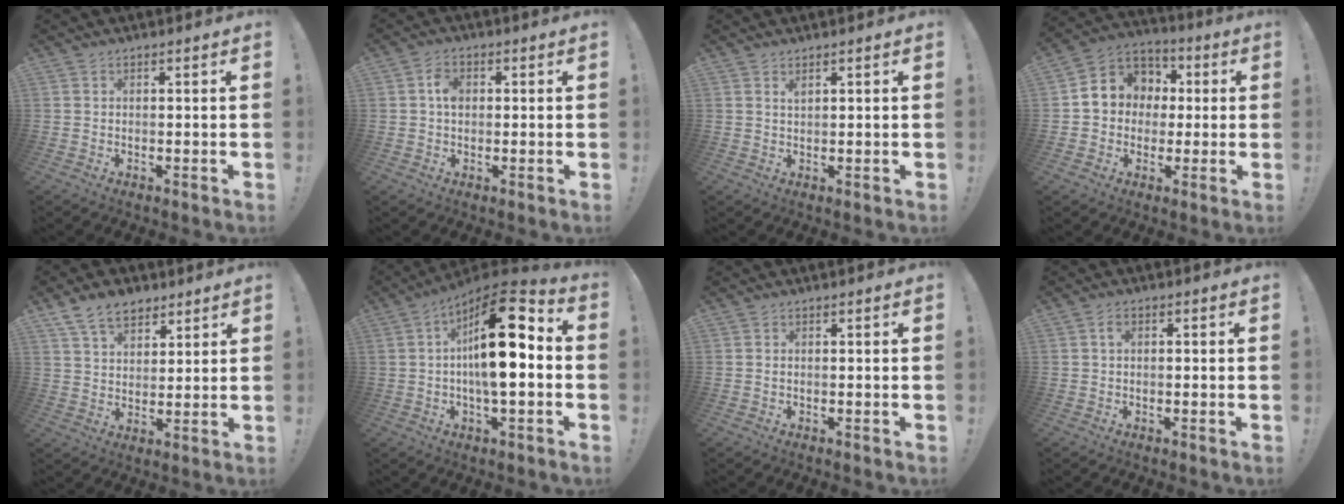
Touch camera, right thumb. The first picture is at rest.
{"total": 4.1, "force": [0.5, 2.9, 2.9], "torque": [-0.045, 0.005, 0.007]}
{"total": 1.2, "force": [1.0, 0.1, 0.7], "torque": [0.003, -0.007, 0.015]}
{"total": 9.3, "force": [0.7, 8.8, 3.1], "torque": [-0.034, 0.002, 0.021]}
{"total": 10.0, "force": [6.6, 6.0, 4.5], "torque": [-0.082, -0.025, 0.129]}
{"total": 19.3, "force": [1.9, 6.9, 17.9], "torque": [-0.279, -0.004, 0.023]}
{"total": 0.0}
{"total": 1.6, "force": [0.0, 1.1, 1.2], "torque": [-0.015, 0.004, -0.003]}